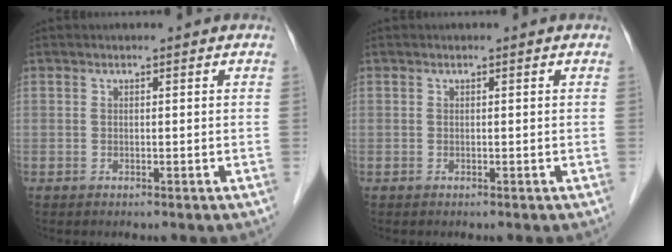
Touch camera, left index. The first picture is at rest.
{"total": 0.0}